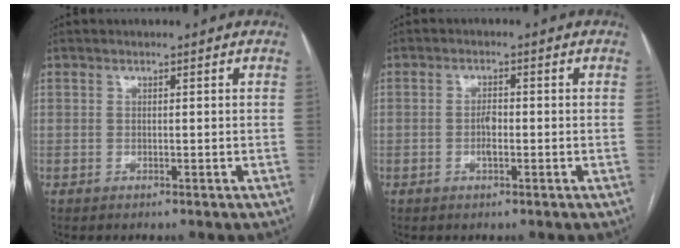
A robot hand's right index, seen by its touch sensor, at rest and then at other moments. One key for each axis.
{"total": 2.8, "fx": -0.5, "fy": 0.8, "fz": 2.6, "tx": -0.055, "ty": 0.000, "tz": -0.009}